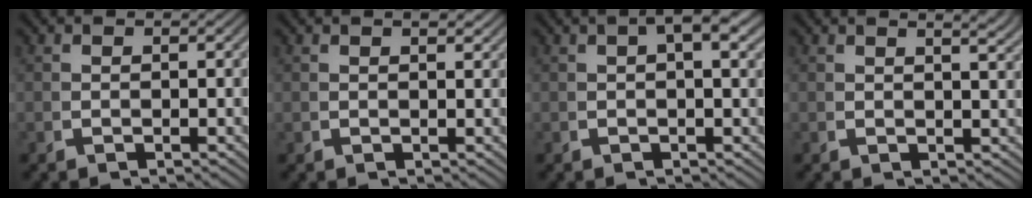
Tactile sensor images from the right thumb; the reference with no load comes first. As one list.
[{"total": 1.1, "force": [0.9, 0.1, 0.6], "torque": [-0.004, 0.001, 0.015]}, {"total": 3.0, "force": [1.4, 0.6, 2.6], "torque": [-0.028, 0.017, 0.016]}, {"total": 2.9, "force": [2.0, 0.7, 1.9], "torque": [-0.022, 0.010, 0.026]}]